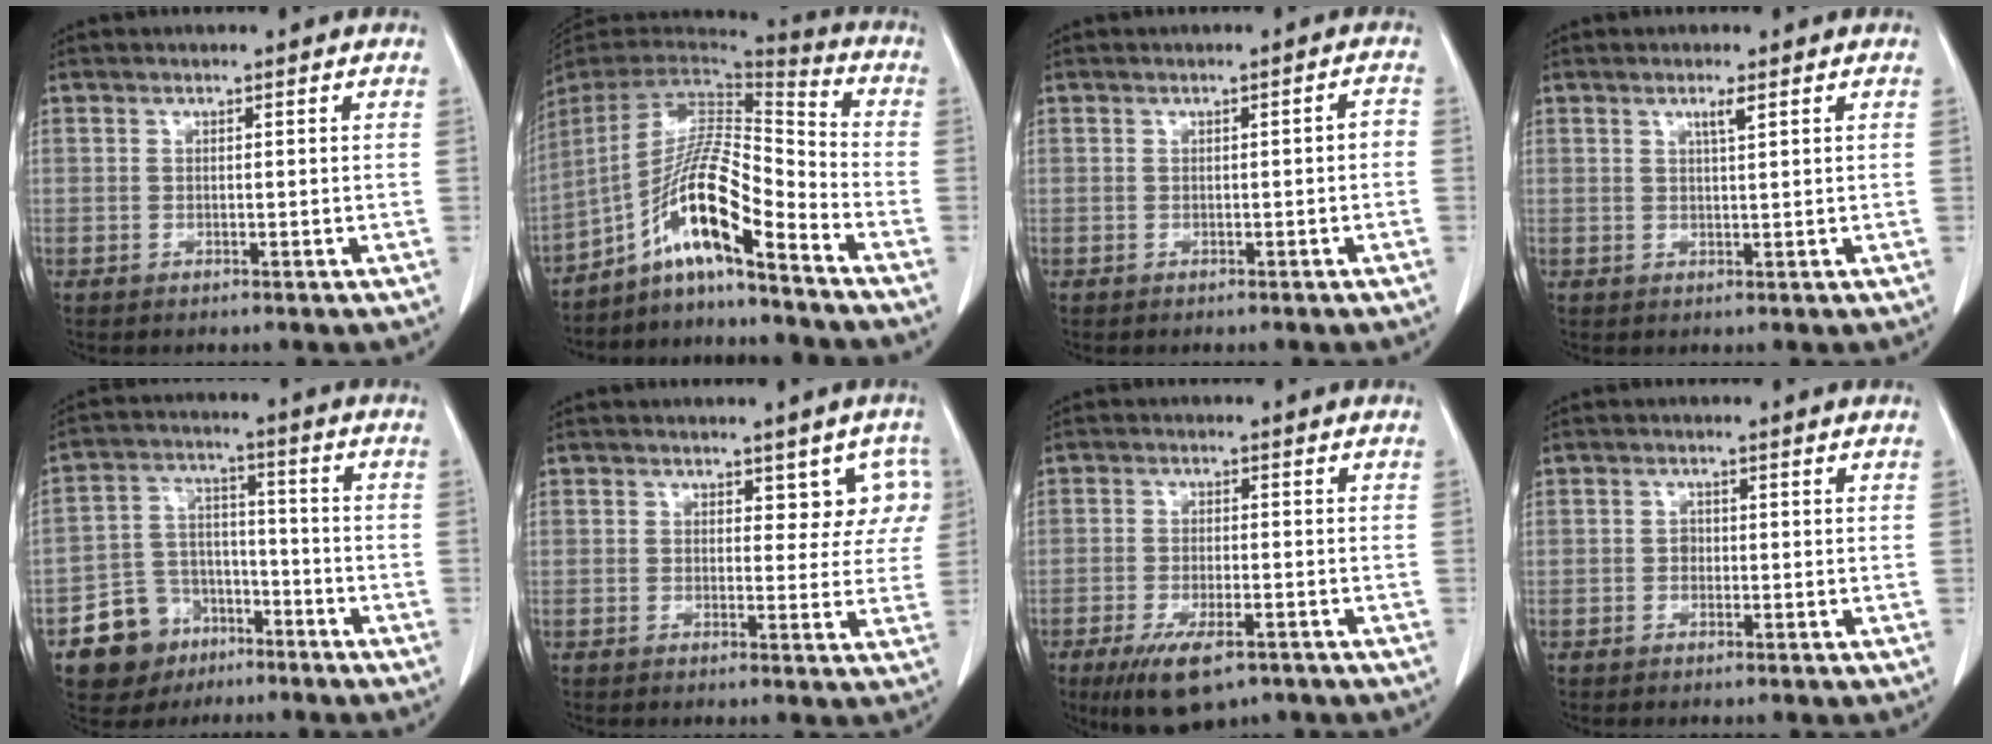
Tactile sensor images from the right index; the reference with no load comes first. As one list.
[{"total": 13.0, "force": [-8.5, 0.6, 9.8], "torque": [-0.171, 0.017, -0.152]}, {"total": 1.4, "force": [-0.4, 0.4, 1.3], "torque": [-0.013, 0.004, -0.005]}, {"total": 1.7, "force": [0.9, -0.1, 1.4], "torque": [-0.027, -0.002, 0.017]}, {"total": 9.7, "force": [-5.6, 7.6, 2.5], "torque": [-0.047, 0.027, -0.086]}, {"total": 5.0, "force": [2.2, 3.1, 3.2], "torque": [-0.002, 0.010, 0.018]}, {"total": 8.3, "force": [-5.3, 2.9, 5.8], "torque": [-0.099, -0.014, -0.081]}, {"total": 0.9, "force": [-0.1, 0.8, 0.4], "torque": [-0.003, 0.006, -0.002]}]